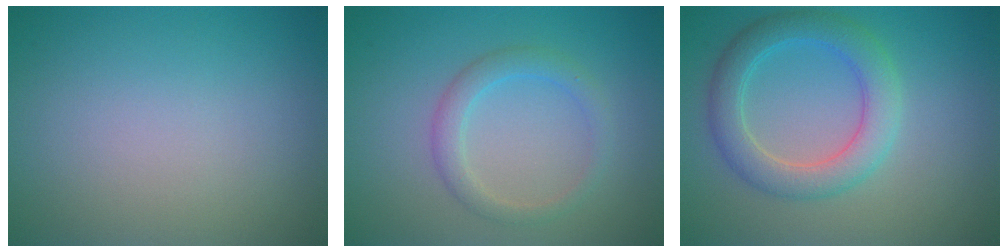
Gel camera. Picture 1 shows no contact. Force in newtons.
{"total": 2.3, "press": 2.3, "slide": 0.1}
{"total": 4.4, "press": 4.4, "slide": 0.4}